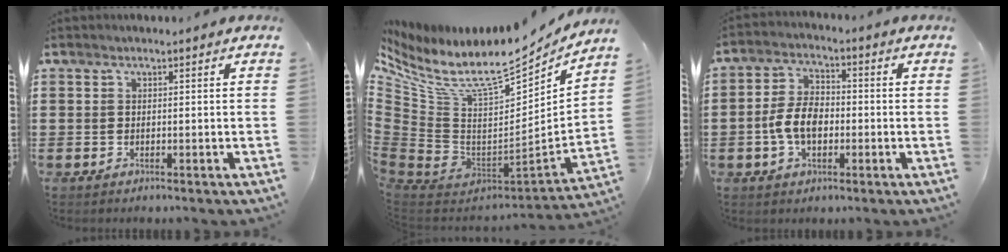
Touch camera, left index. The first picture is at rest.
{"total": 12.6, "force": [9.3, 4.1, 7.5], "torque": [-0.166, -0.080, 0.159]}
{"total": 6.8, "force": [-1.4, 4.0, 5.3], "torque": [-0.121, 0.004, -0.031]}